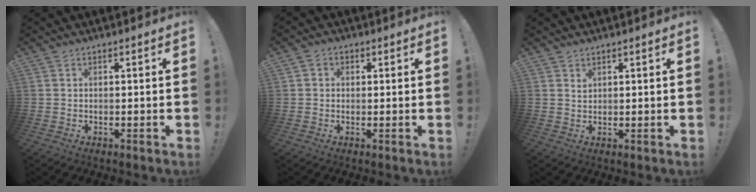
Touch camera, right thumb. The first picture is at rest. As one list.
[{"total": 2.0, "force": [-0.1, 1.7, 0.9], "torque": [-0.014, 0.007, -0.003]}, {"total": 1.4, "force": [1.2, 0.6, 0.4], "torque": [-0.005, -0.004, 0.022]}]